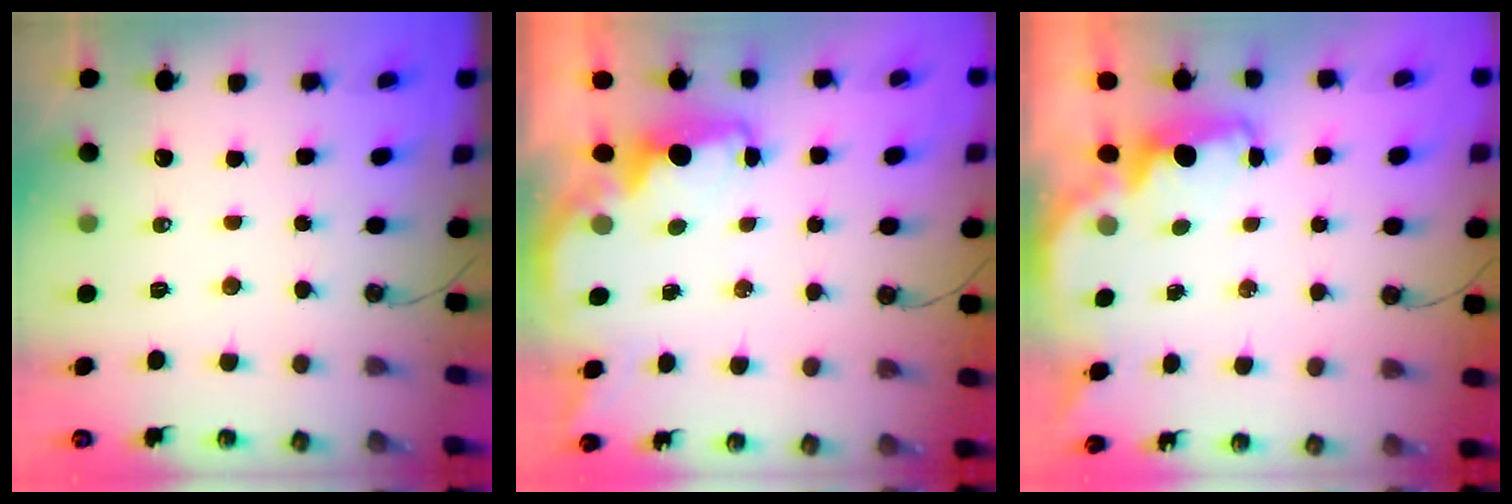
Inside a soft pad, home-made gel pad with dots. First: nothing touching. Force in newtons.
{"total": 2.2, "press": 2.1, "slide": 0.9}
{"total": 1.7, "press": 1.6, "slide": 0.7}